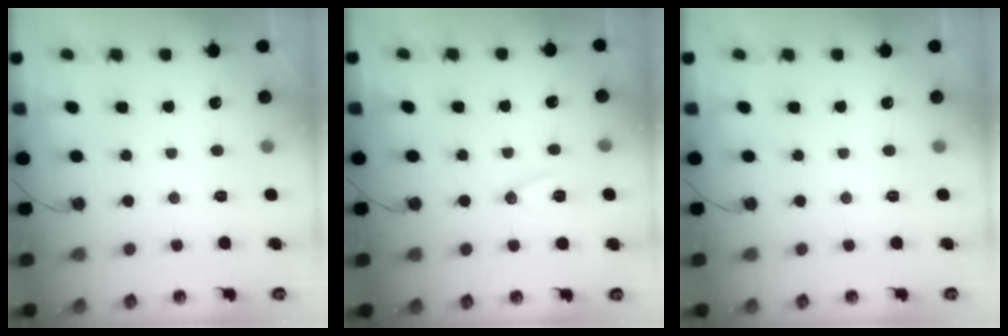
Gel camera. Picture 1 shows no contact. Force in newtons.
{"total": 8.6, "press": 7.8, "slide": 3.6}
{"total": 0.0}